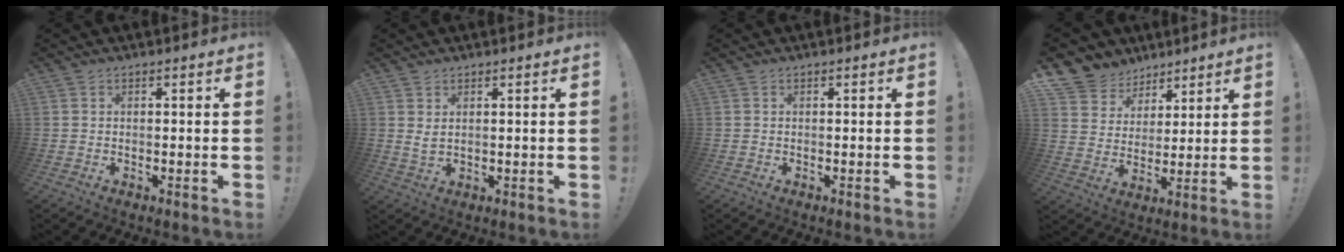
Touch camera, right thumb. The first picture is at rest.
{"total": 2.9, "force": [1.6, 1.2, 2.2], "torque": [-0.034, -0.007, 0.027]}
{"total": 0.0}
{"total": 10.1, "force": [6.6, 7.4, 1.4], "torque": [-0.027, -0.057, 0.134]}